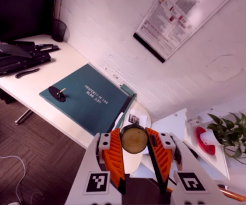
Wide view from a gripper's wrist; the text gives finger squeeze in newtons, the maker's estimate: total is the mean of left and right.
{"total": 9.1, "left": 8.6, "right": 9.7}